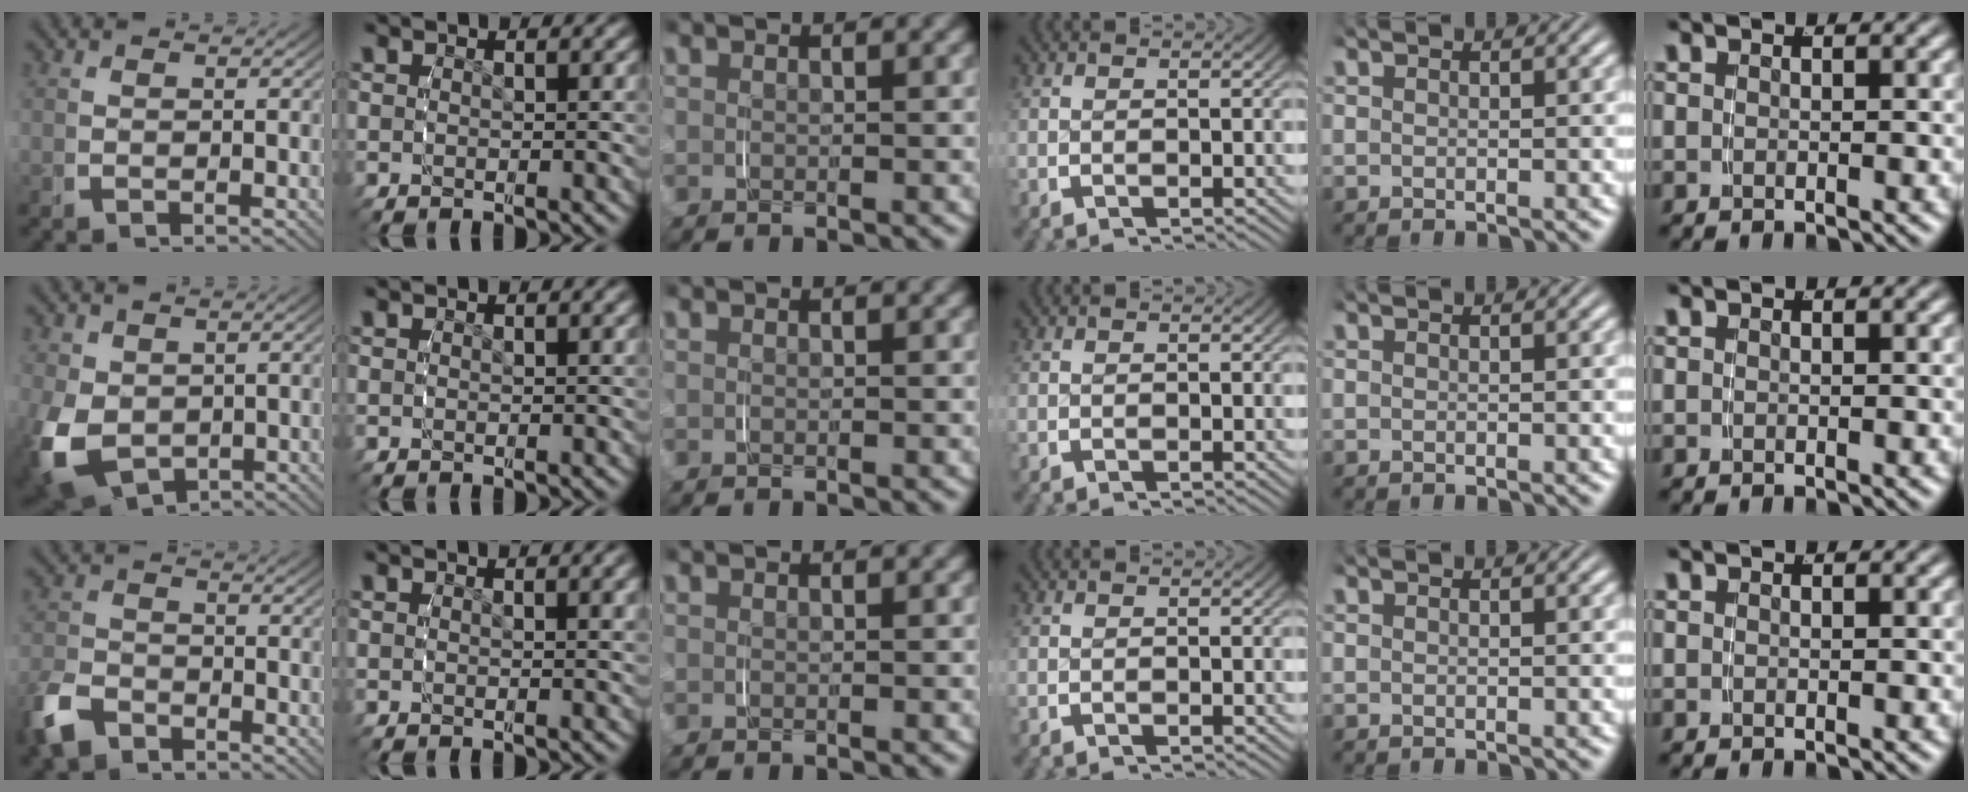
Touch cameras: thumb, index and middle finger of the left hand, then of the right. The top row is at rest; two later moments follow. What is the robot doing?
{"motion": "grasp_and_lifting", "object": "lipstick"}